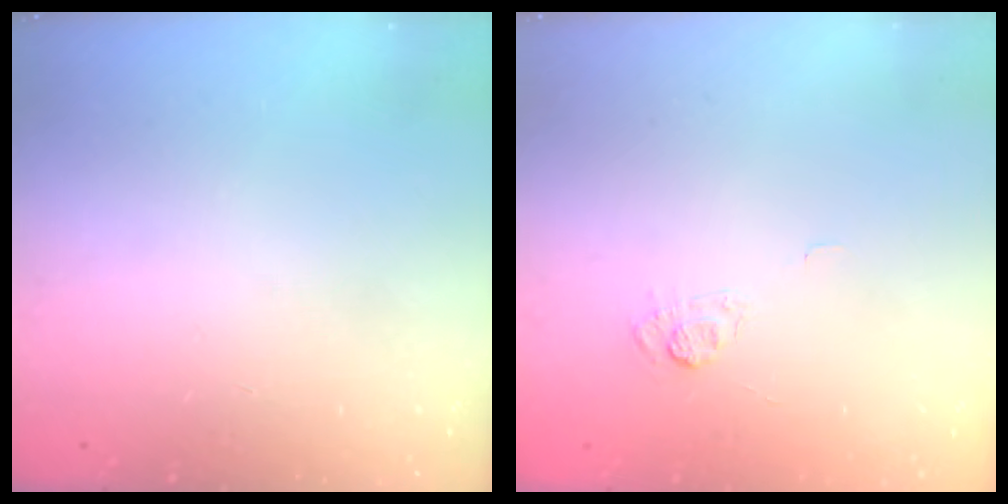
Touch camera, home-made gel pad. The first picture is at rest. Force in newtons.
{"total": 3.8, "press": 3.5, "slide": 1.5}